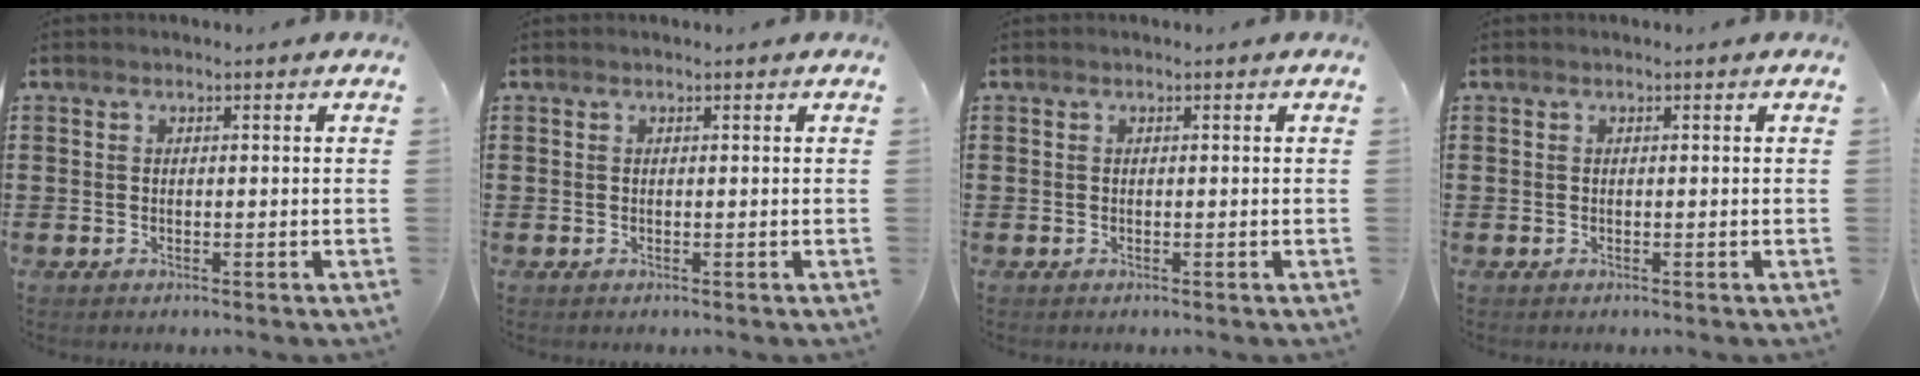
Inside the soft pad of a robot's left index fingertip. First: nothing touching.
{"total": 0.0}
{"total": 0.0}
{"total": 0.0}